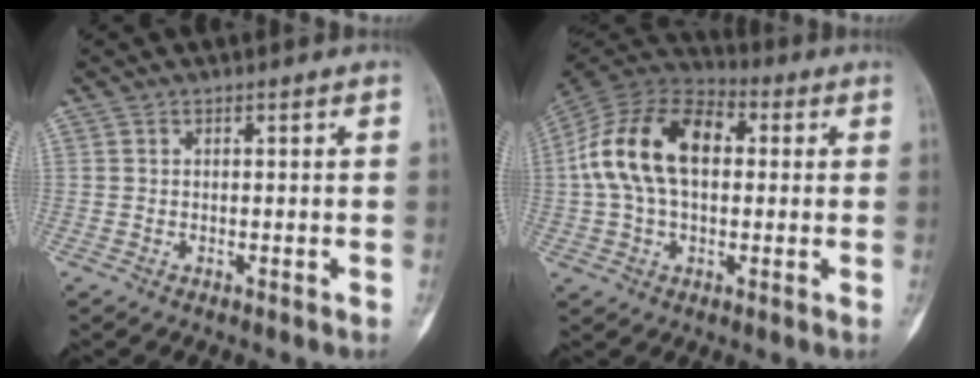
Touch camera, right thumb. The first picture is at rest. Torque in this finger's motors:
{"motor_torque": [0.35, 2.26, 1.00, -0.68, 0.55]}